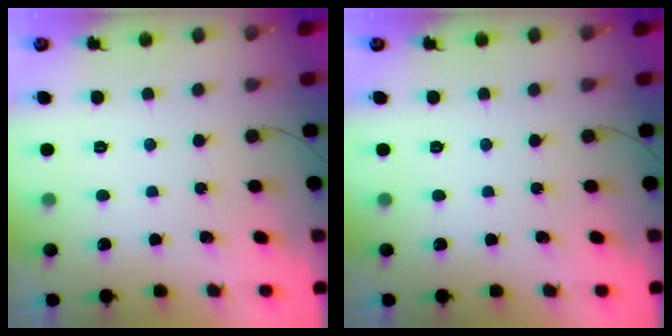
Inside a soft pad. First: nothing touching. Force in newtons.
{"total": 0.0}